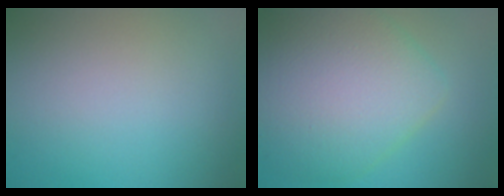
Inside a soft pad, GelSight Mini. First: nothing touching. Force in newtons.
{"total": 9.3, "press": 9.3, "slide": 0.3}